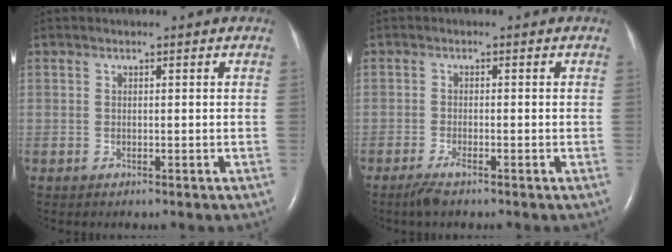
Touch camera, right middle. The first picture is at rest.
{"total": 2.4, "force": [-1.8, 0.3, 1.5], "torque": [-0.042, -0.006, -0.034]}